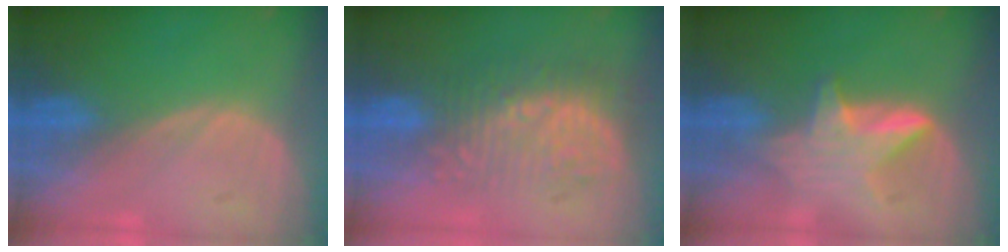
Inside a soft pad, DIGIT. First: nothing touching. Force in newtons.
{"total": 9.9, "press": 8.7, "slide": 4.8}
{"total": 6.1, "press": 5.7, "slide": 2.1}